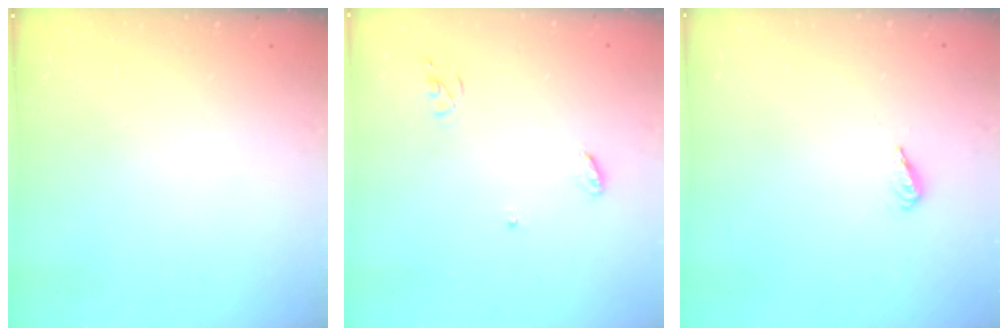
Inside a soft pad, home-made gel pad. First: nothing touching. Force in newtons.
{"total": 4.7, "press": 4.7, "slide": 0.1}
{"total": 2.3, "press": 2.2, "slide": 0.8}